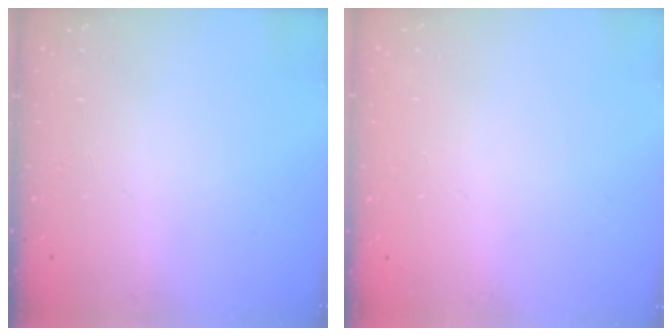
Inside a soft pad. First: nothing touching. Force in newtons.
{"total": 0.0}